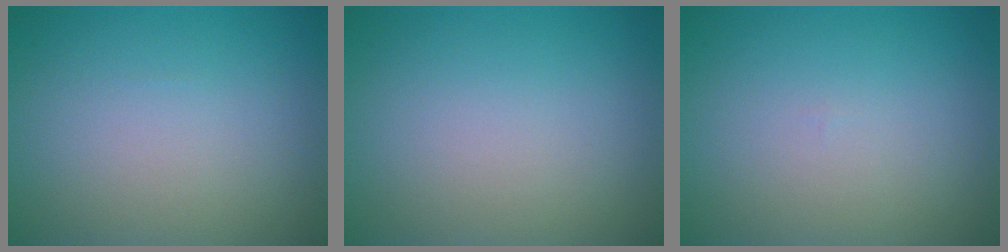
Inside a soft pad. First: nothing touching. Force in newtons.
{"total": 0.0}
{"total": 0.0}